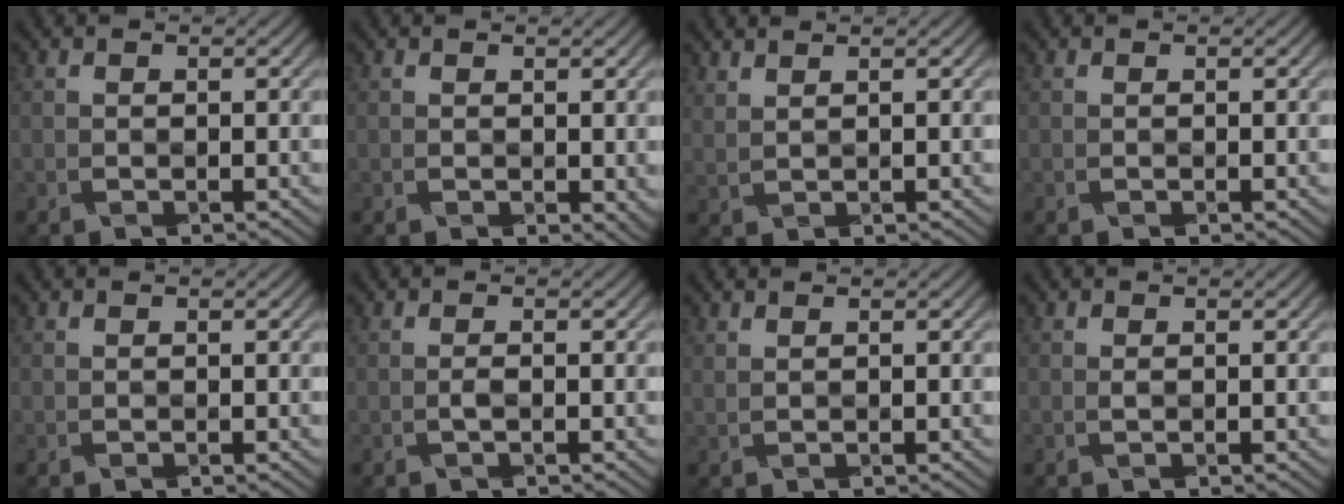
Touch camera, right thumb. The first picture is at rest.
{"total": 1.5, "force": [0.6, 0.6, 1.3], "torque": [-0.018, -0.001, 0.013]}
{"total": 2.3, "force": [1.9, 0.5, 1.1], "torque": [-0.009, -0.005, 0.027]}
{"total": 0.0}
{"total": 0.0}
{"total": 0.6, "force": [-0.2, 0.0, 0.5], "torque": [-0.012, 0.003, -0.005]}
{"total": 1.0, "force": [0.9, 0.1, 0.4], "torque": [-0.010, -0.003, 0.014]}
{"total": 0.0}